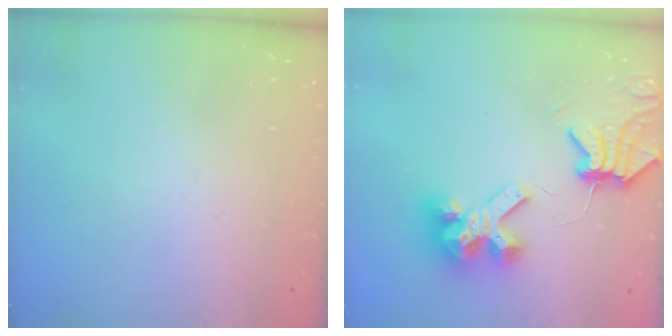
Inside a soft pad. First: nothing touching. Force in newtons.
{"total": 8.9, "press": 8.8, "slide": 1.1}